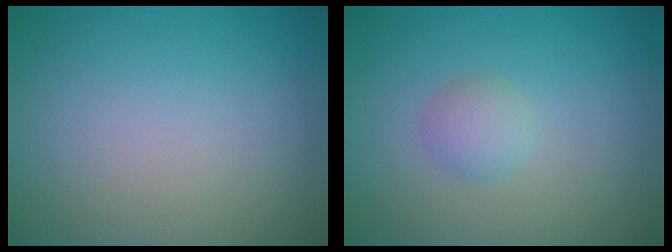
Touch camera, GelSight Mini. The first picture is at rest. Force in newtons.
{"total": 1.6, "press": 1.6, "slide": 0.1}